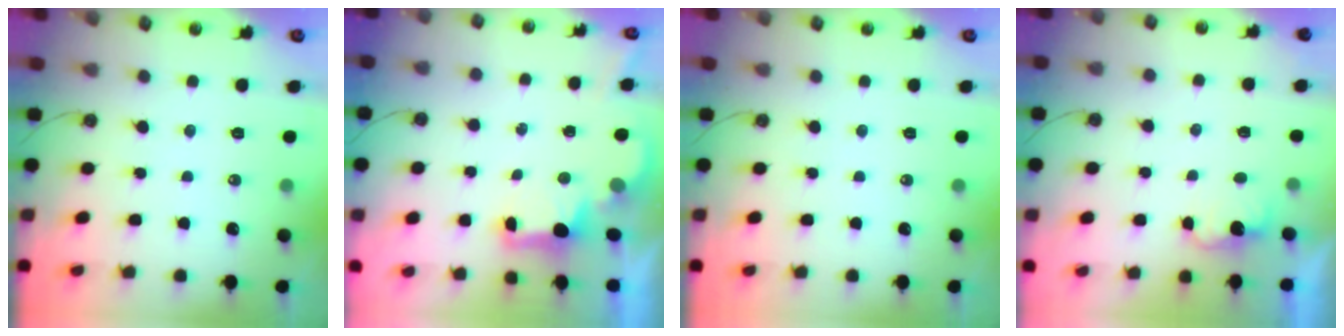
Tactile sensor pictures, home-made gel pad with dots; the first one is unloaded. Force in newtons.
{"total": 2.5, "press": 2.4, "slide": 0.8}
{"total": 0.0}
{"total": 1.6, "press": 1.4, "slide": 0.8}